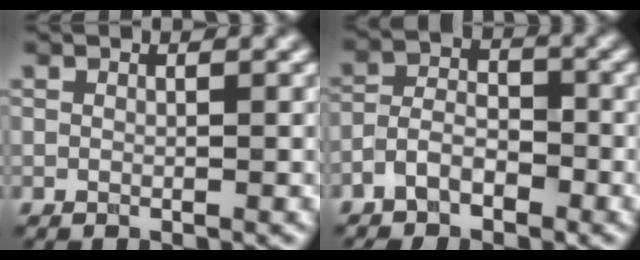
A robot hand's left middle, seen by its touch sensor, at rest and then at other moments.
{"total": 3.5, "force": [-2.3, 2.0, 1.8], "torque": [-0.032, 0.007, -0.053]}